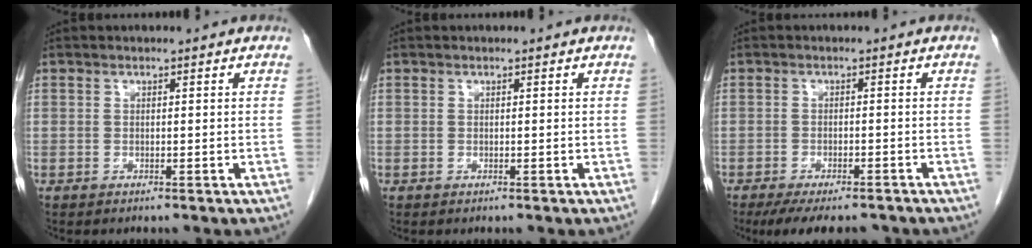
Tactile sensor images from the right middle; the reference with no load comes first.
{"total": 0.0}
{"total": 10.1, "force": [-8.4, 2.8, 4.7], "torque": [-0.071, -0.009, -0.117]}